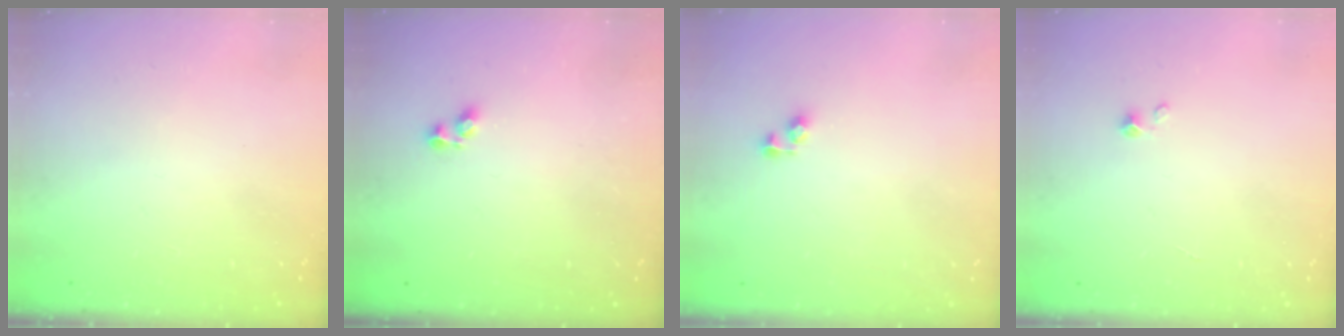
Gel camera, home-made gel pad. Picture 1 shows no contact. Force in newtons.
{"total": 1.6, "press": 1.5, "slide": 0.3}
{"total": 3.7, "press": 3.7, "slide": 0.1}
{"total": 0.7, "press": 0.7, "slide": 0.1}